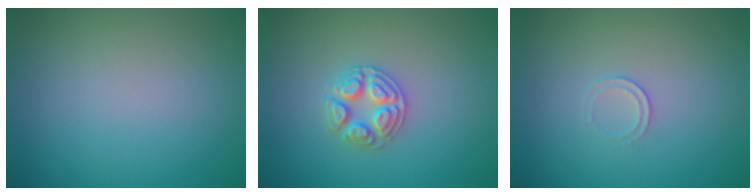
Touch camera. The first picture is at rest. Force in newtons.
{"total": 2.9, "press": 2.8, "slide": 0.4}
{"total": 0.7, "press": 0.3, "slide": 0.6}